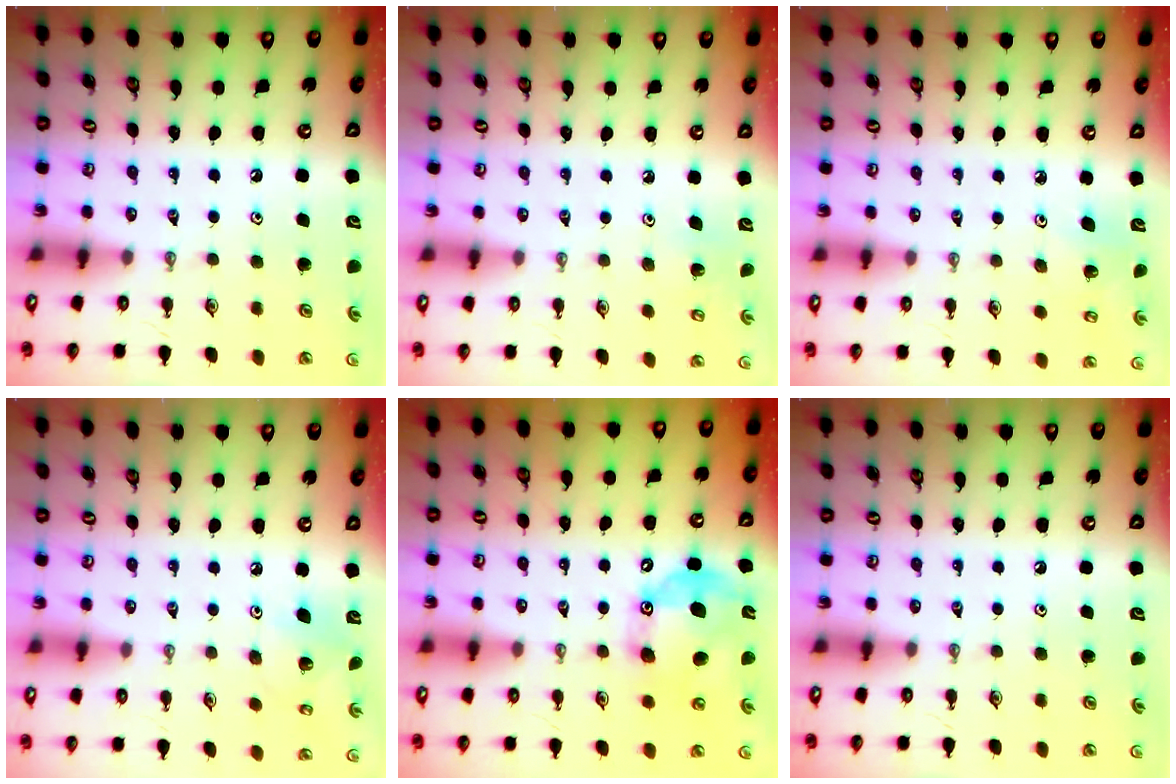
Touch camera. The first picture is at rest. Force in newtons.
{"total": 4.3, "press": 4.3, "slide": 0.3}
{"total": 5.2, "press": 5.1, "slide": 0.9}
{"total": 6.1, "press": 6.1, "slide": 0.4}
{"total": 16.4, "press": 16.4, "slide": 0.3}
{"total": 0.0}